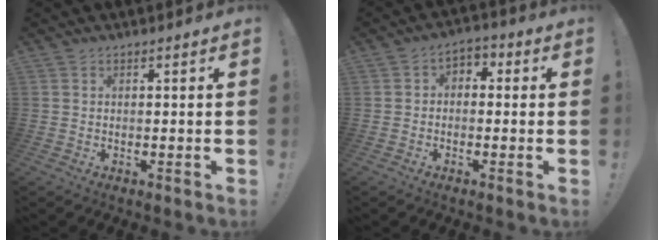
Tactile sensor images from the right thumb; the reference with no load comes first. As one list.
[{"total": 3.6, "force": [-1.8, 2.5, 1.7], "torque": [-0.023, 0.017, -0.033]}]